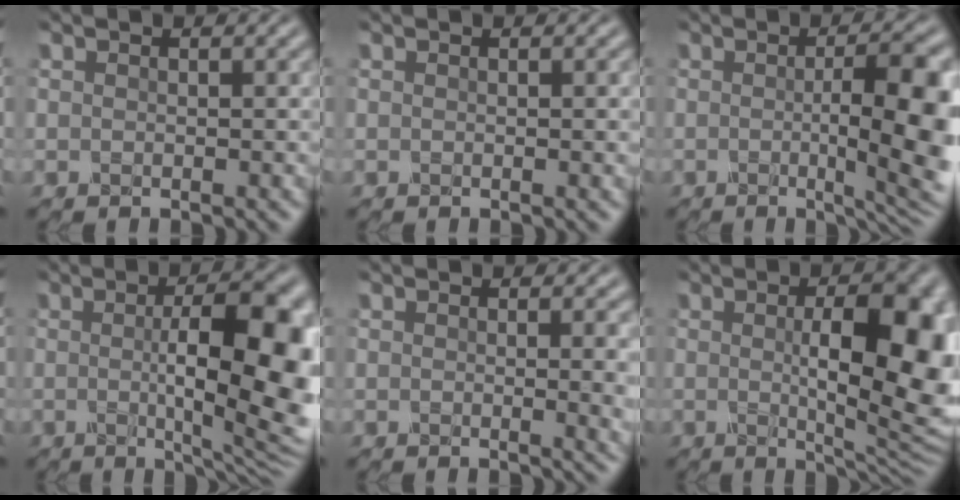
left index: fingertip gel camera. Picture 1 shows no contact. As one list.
[{"total": 0.8, "force": [0.3, 0.3, 0.7], "torque": [-0.013, 0.003, 0.007]}, {"total": 8.0, "force": [-0.7, 2.0, 7.8], "torque": [-0.112, -0.005, -0.009]}, {"total": 11.5, "force": [0.0, 3.4, 11.0], "torque": [-0.149, -0.003, 0.001]}, {"total": 2.2, "force": [0.6, 0.6, 2.1], "torque": [-0.037, -0.008, 0.015]}, {"total": 10.2, "force": [0.8, 3.5, 9.6], "torque": [-0.133, -0.005, 0.015]}]